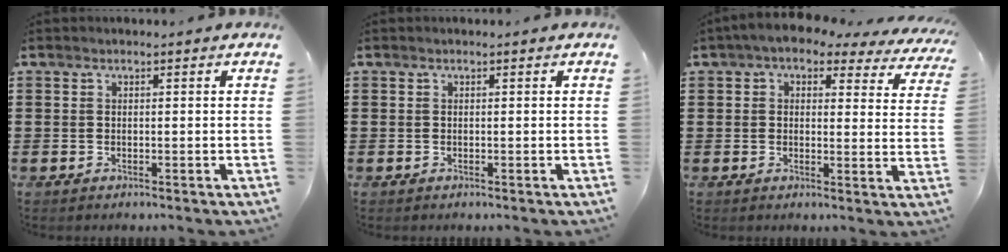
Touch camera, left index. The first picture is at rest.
{"total": 0.0}
{"total": 4.0, "force": [3.1, 1.4, 2.1], "torque": [-0.055, -0.012, 0.052]}